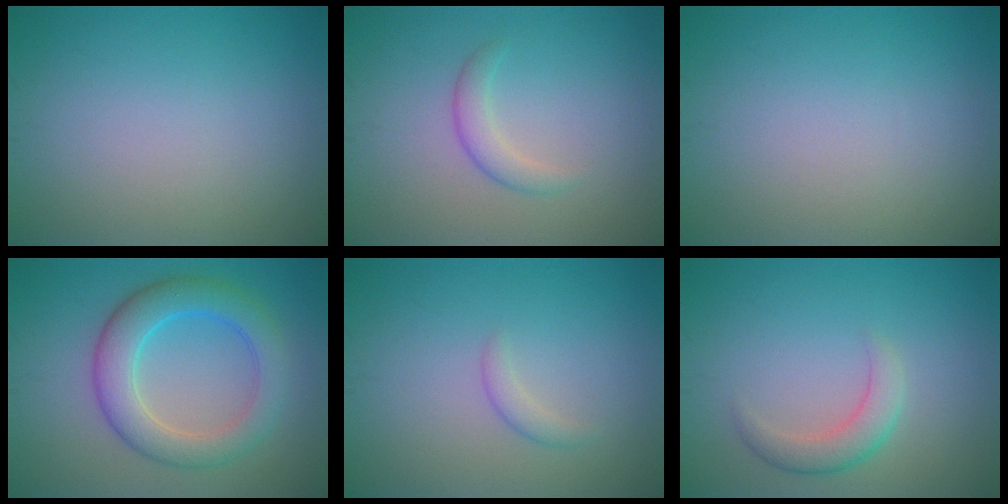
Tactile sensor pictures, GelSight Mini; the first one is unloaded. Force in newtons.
{"total": 1.8, "press": 1.8, "slide": 0.1}
{"total": 0.0}
{"total": 6.0, "press": 6.0, "slide": 0.1}
{"total": 1.1, "press": 1.1, "slide": 0.0}
{"total": 2.6, "press": 2.6, "slide": 0.0}